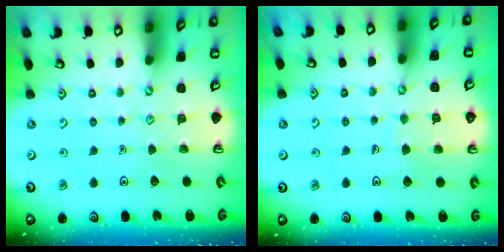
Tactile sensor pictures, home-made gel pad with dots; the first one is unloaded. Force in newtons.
{"total": 4.6, "press": 4.6, "slide": 0.4}